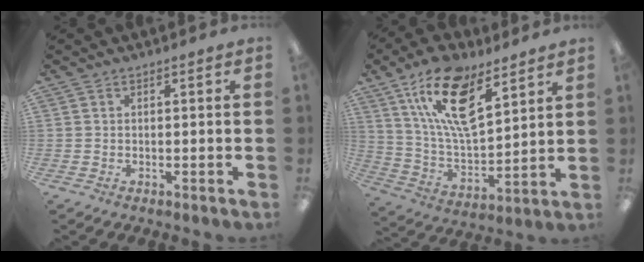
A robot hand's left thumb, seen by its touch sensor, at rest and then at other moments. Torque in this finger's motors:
{"motor_torque": [0.19, 0.35, 1.40, -1.37, 0.18]}